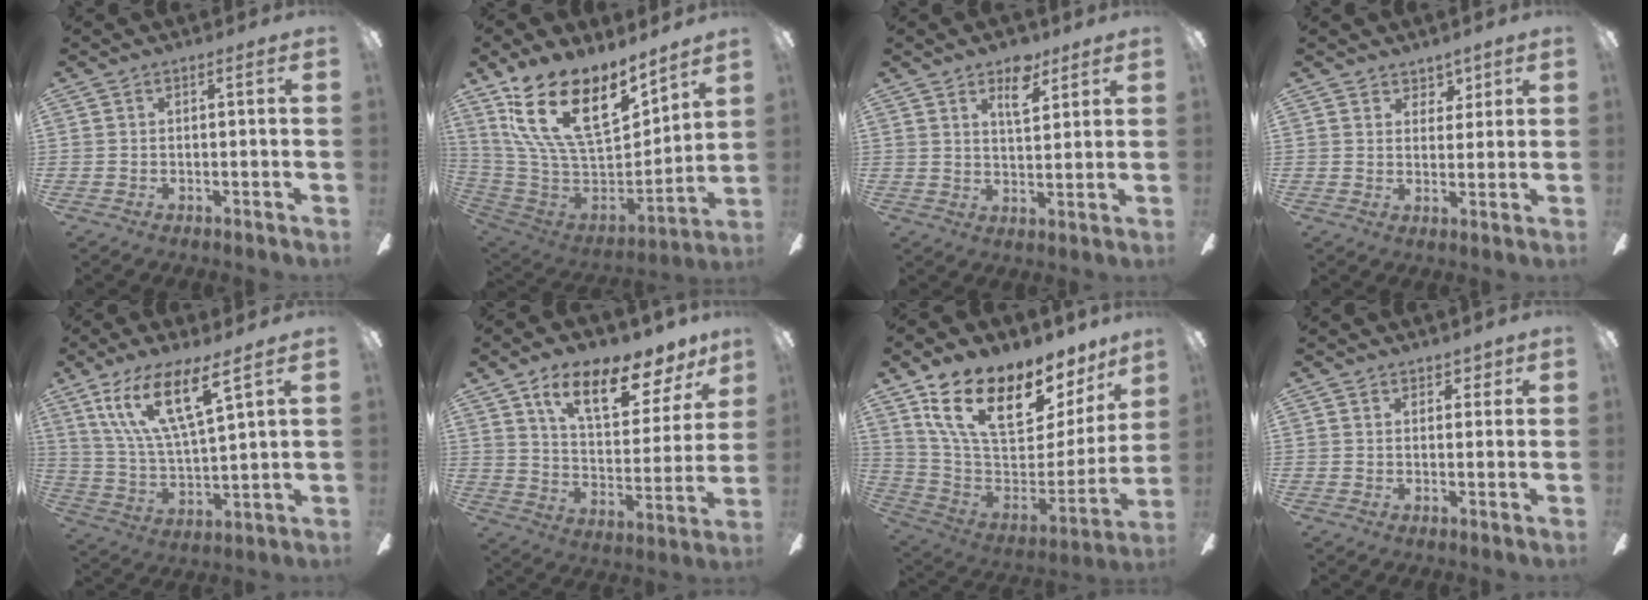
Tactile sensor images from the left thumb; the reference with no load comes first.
{"total": 23.6, "force": [13.6, 11.5, 15.5], "torque": [-0.286, -0.088, 0.254]}
{"total": 7.8, "force": [4.8, 4.1, 4.5], "torque": [-0.044, -0.022, 0.079]}
{"total": 4.5, "force": [3.3, 3.1, 0.2], "torque": [0.005, -0.018, 0.058]}
{"total": 16.0, "force": [9.9, 4.3, 11.8], "torque": [-0.245, -0.040, 0.170]}
{"total": 17.4, "force": [11.7, 6.8, 11.0], "torque": [-0.181, -0.067, 0.194]}
{"total": 21.0, "force": [13.4, 9.2, 13.3], "torque": [-0.229, -0.086, 0.237]}
{"total": 2.9, "force": [2.1, 2.0, 0.3], "torque": [0.004, -0.004, 0.036]}